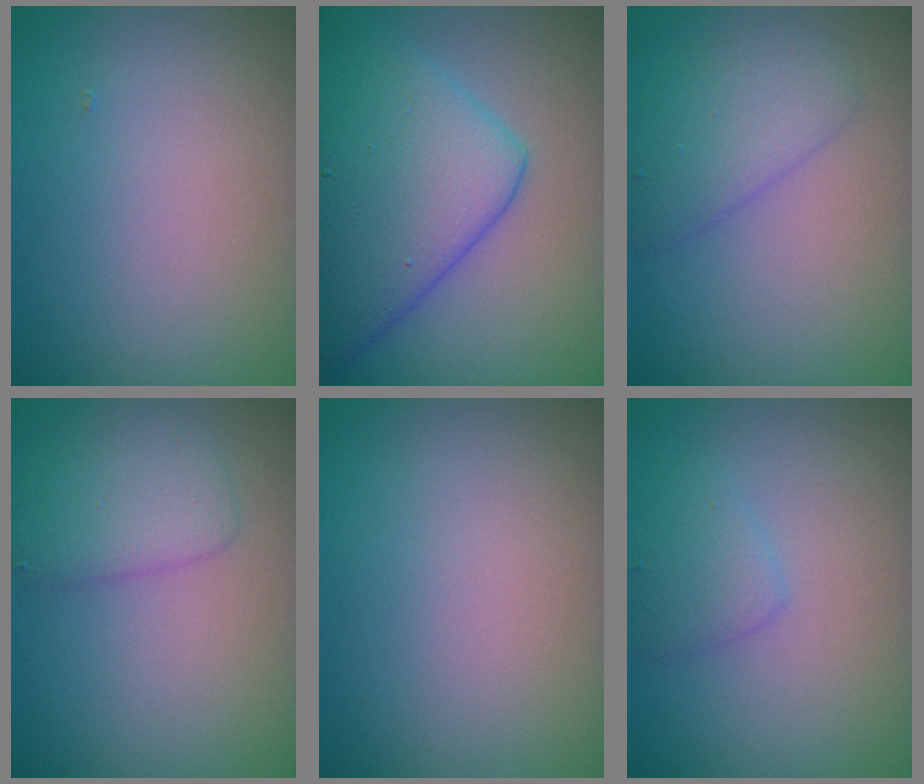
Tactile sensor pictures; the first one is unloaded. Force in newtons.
{"total": 9.1, "press": 9.1, "slide": 0.4}
{"total": 2.7, "press": 2.7, "slide": 0.1}
{"total": 2.8, "press": 2.8, "slide": 0.1}
{"total": 0.0}
{"total": 1.7, "press": 1.7, "slide": 0.0}